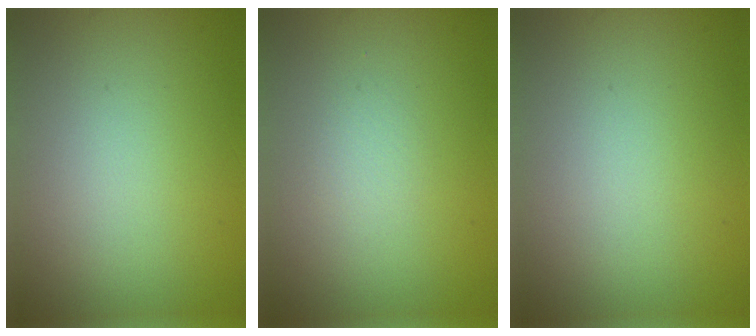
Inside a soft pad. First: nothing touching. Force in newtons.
{"total": 0.9, "press": 0.9, "slide": 0.1}
{"total": 0.0}